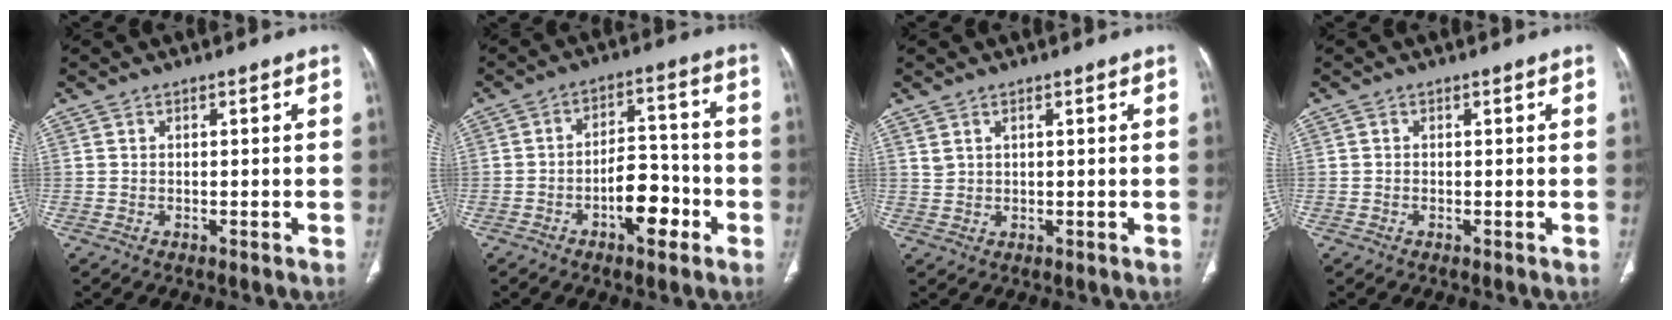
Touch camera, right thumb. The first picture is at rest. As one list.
[{"total": 9.2, "force": [-3.9, 4.5, 7.0], "torque": [-0.087, 0.037, -0.063]}, {"total": 1.6, "force": [1.0, 0.8, 0.9], "torque": [-0.018, -0.001, 0.028]}, {"total": 0.0}]